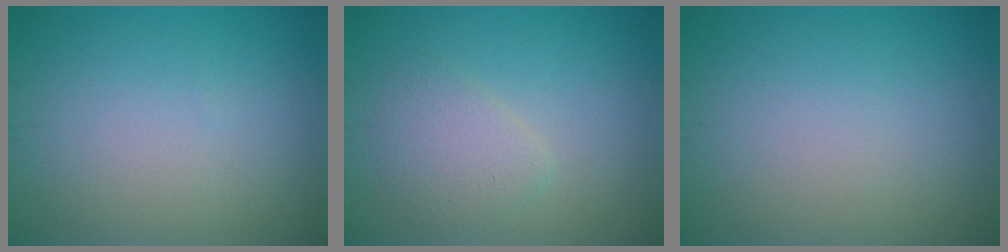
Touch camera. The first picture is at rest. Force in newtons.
{"total": 2.5, "press": 2.5, "slide": 0.1}
{"total": 0.0}